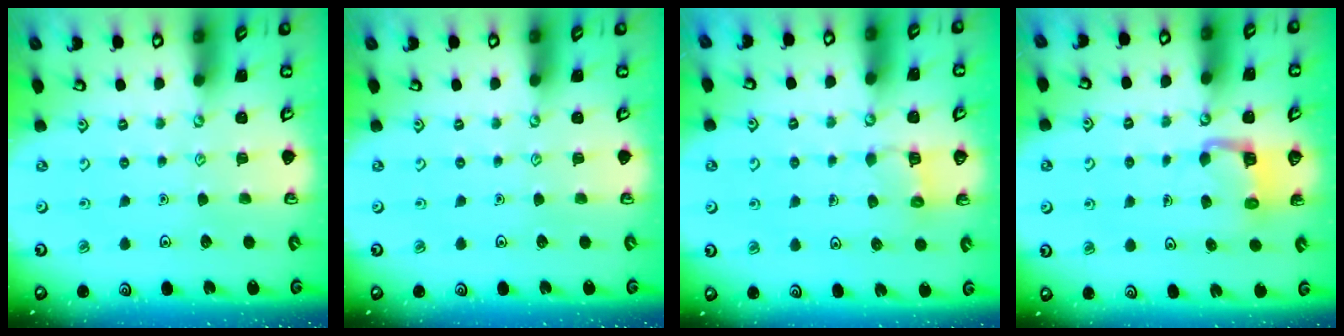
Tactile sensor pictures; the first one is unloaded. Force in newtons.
{"total": 0.0}
{"total": 5.3, "press": 5.2, "slide": 0.4}
{"total": 4.2, "press": 4.2, "slide": 0.2}